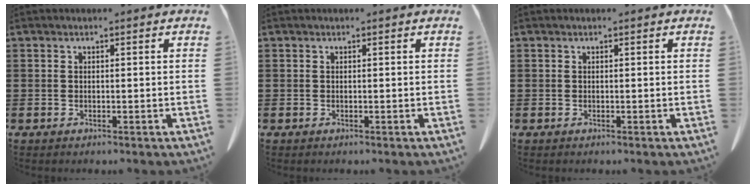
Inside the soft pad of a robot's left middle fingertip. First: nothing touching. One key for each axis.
{"total": 0.0}
{"total": 0.0}